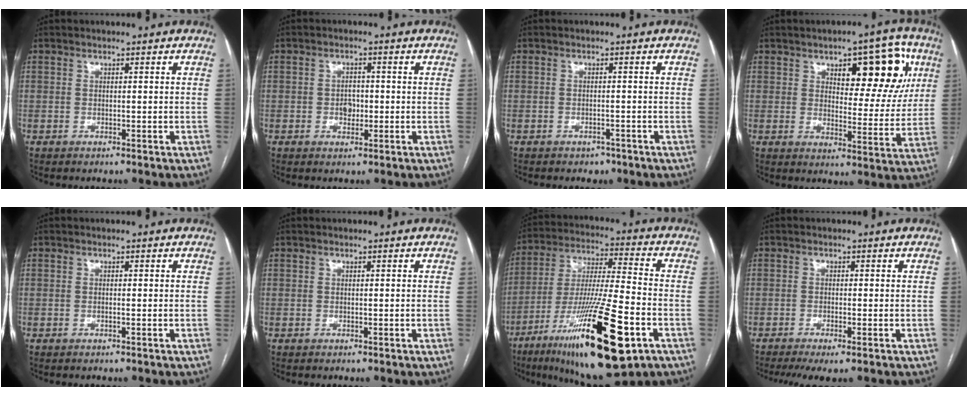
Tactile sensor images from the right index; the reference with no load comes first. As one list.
[{"total": 2.4, "force": [-0.4, 1.8, 1.7], "torque": [-0.022, 0.005, -0.004]}, {"total": 1.8, "force": [-1.3, 1.2, 0.4], "torque": [-0.010, 0.003, -0.014]}, {"total": 13.6, "force": [5.8, 5.3, 11.0], "torque": [-0.125, 0.020, 0.080]}, {"total": 0.0}, {"total": 0.0}, {"total": 24.2, "force": [-11.4, 3.4, 21.0], "torque": [-0.355, -0.040, -0.185]}, {"total": 4.7, "force": [-3.0, 0.6, 3.5], "torque": [-0.057, -0.011, -0.048]}]